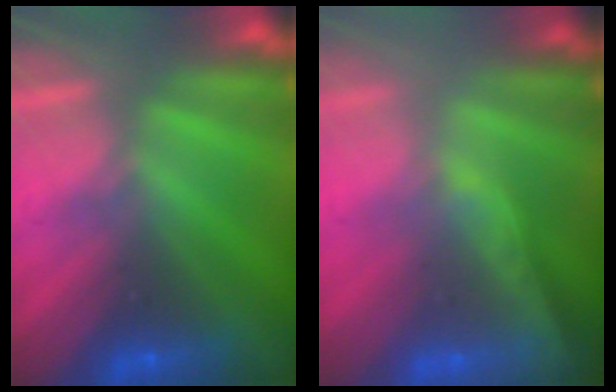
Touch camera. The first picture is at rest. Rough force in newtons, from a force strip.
{"total": 1.8}